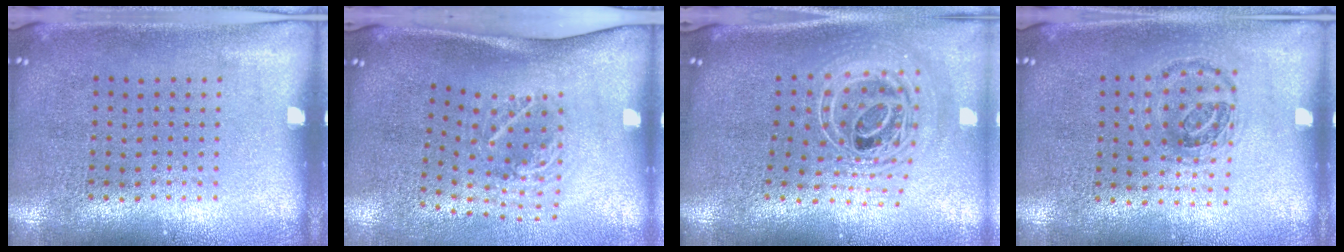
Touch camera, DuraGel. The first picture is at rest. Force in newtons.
{"total": 2.0, "press": 1.3, "slide": 1.5}
{"total": 2.7, "press": 2.0, "slide": 1.8}
{"total": 1.0, "press": 1.0, "slide": 0.3}